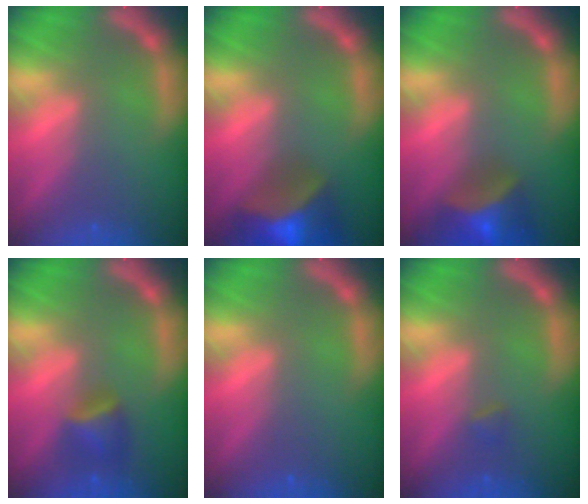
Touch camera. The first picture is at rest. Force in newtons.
{"total": 9.9}
{"total": 7.0}
{"total": 2.9}
{"total": 0.0}
{"total": 0.9}